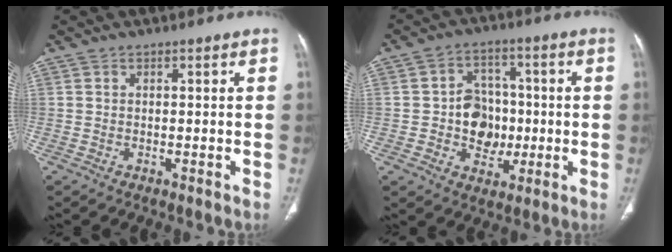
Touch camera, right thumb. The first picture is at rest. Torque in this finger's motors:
{"motor_torque": [2.53, 2.48, 0.62, -0.52, 0.02]}